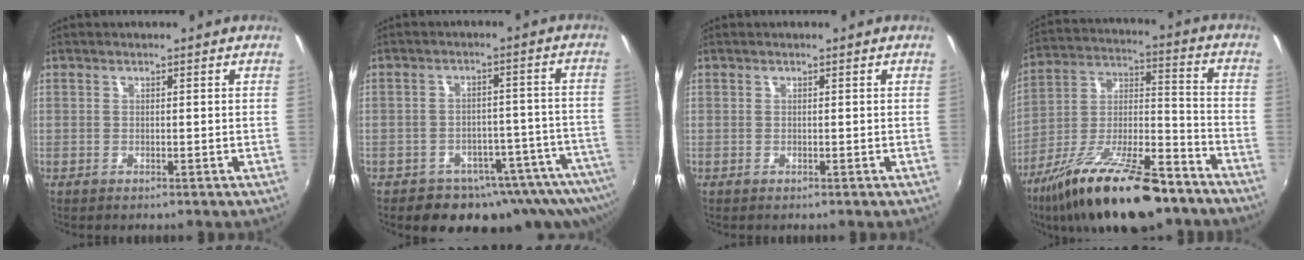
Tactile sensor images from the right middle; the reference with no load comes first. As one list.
[{"total": 17.3, "force": [-13.3, 8.7, 6.7], "torque": [-0.092, 0.007, -0.156]}, {"total": 0.0}, {"total": 23.4, "force": [-15.7, 7.6, 15.5], "torque": [-0.275, -0.018, -0.251]}]